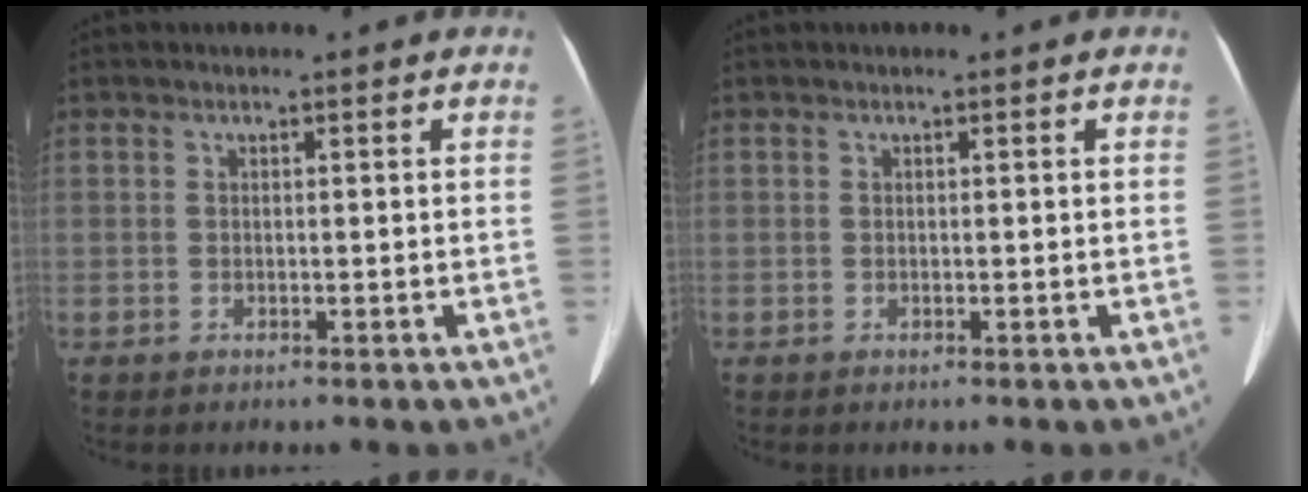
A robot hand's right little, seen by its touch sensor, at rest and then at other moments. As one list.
[{"total": 0.0}]